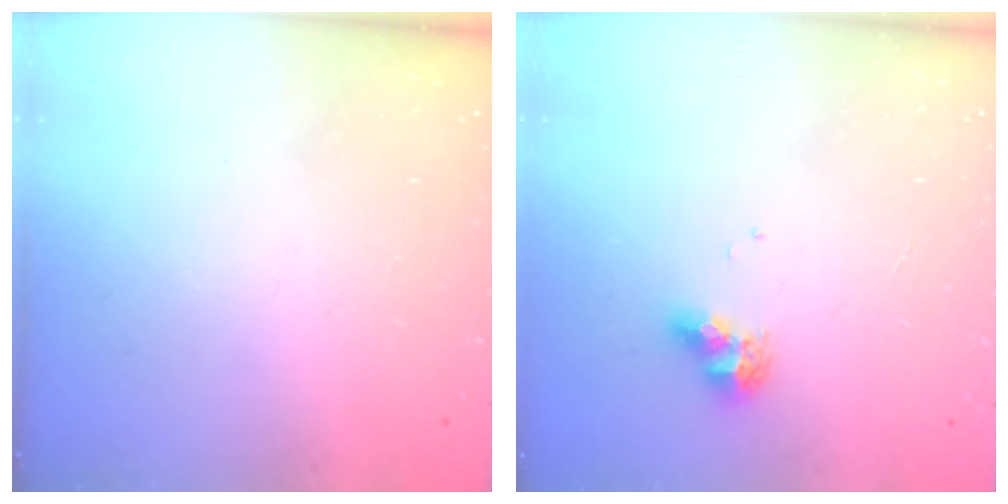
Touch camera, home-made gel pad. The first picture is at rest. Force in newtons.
{"total": 8.8, "press": 8.7, "slide": 0.9}